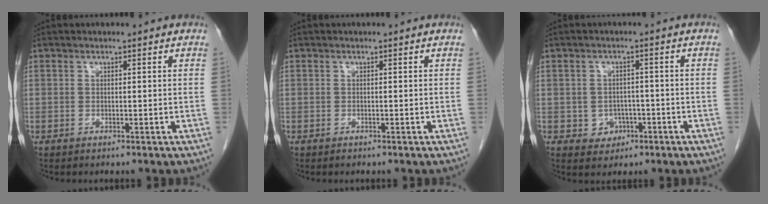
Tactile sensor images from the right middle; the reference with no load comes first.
{"total": 0.0}
{"total": 3.3, "force": [-1.1, 3.0, 1.1], "torque": [-0.008, 0.008, -0.007]}